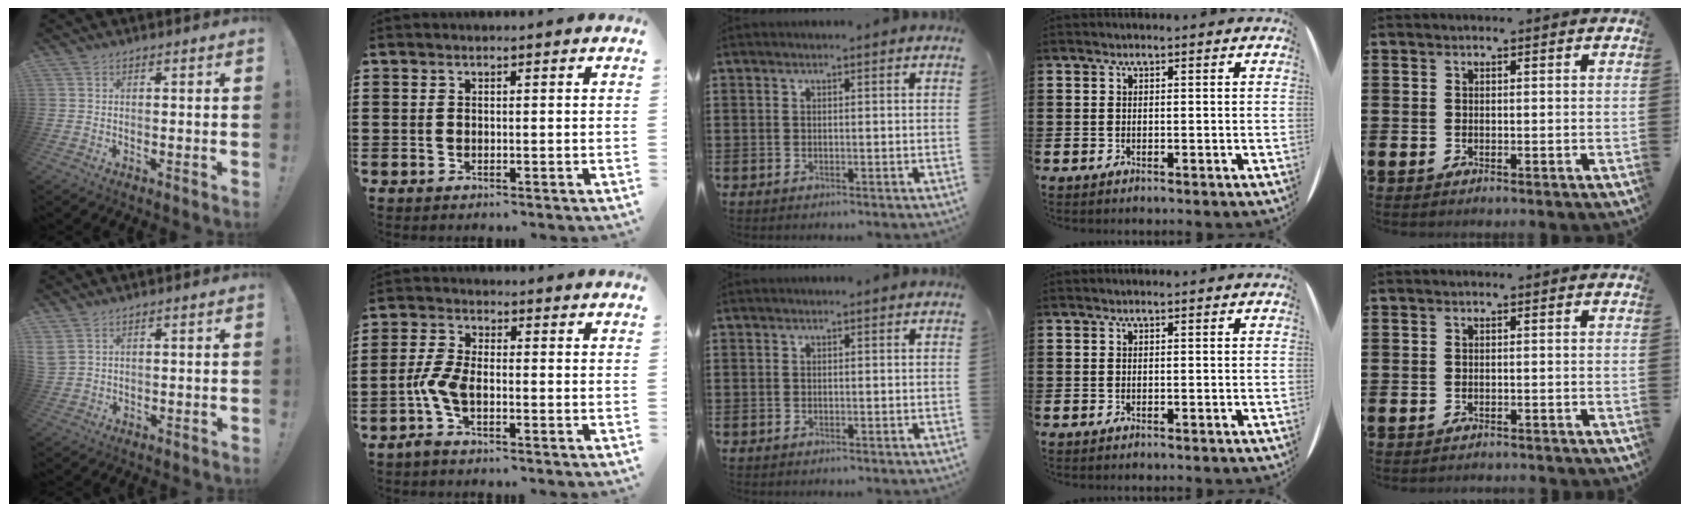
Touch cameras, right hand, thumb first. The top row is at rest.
{"thumb": {"total": 3.5, "force": [2.1, 2.0, 1.9], "torque": [-0.048, -0.007, 0.041]}, "index": {"total": 4.9, "force": [-1.9, 2.1, 4.0], "torque": [-0.101, -0.002, -0.043]}, "little": {"total": 0.5, "force": [-0.5, 0.0, -0.1], "torque": [0.000, -0.001, -0.011]}}